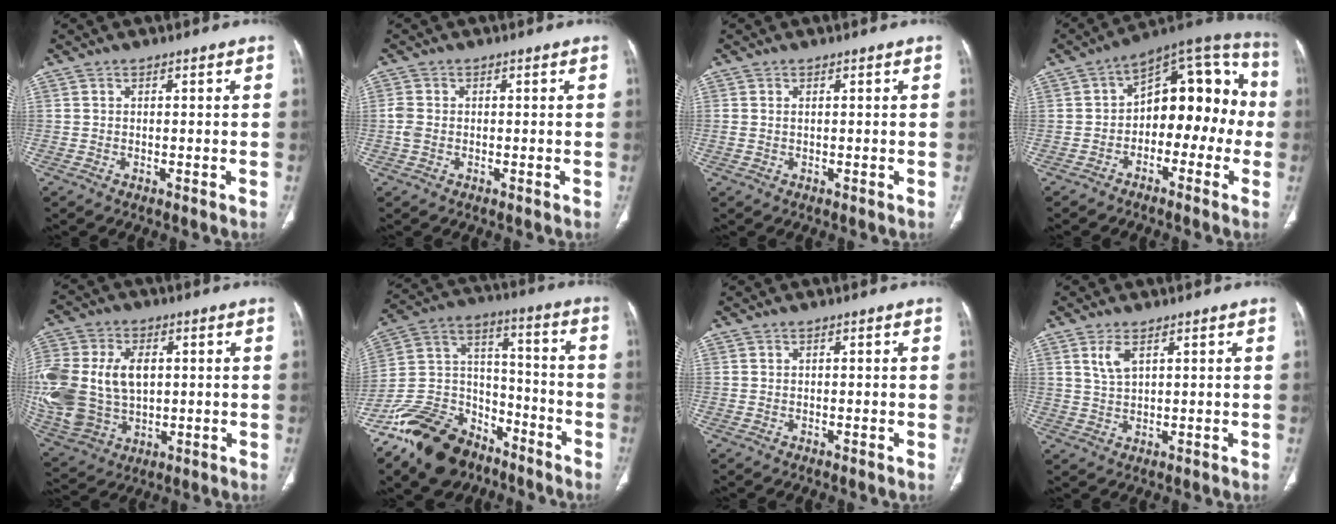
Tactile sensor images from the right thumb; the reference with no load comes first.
{"total": 2.2, "force": [-0.4, 1.6, 1.4], "torque": [-0.037, 0.002, -0.011]}
{"total": 1.1, "force": [0.1, 0.6, 0.8], "torque": [-0.028, 0.008, 0.006]}
{"total": 16.4, "force": [-1.7, 10.1, 12.8], "torque": [-0.117, 0.060, -0.039]}
{"total": 25.0, "force": [1.9, 17.7, 17.5], "torque": [-0.426, 0.011, 0.056]}
{"total": 21.2, "force": [-14.5, 12.4, 9.4], "torque": [-0.152, 0.092, -0.253]}
{"total": 0.0}
{"total": 3.6, "force": [1.9, 1.5, 2.7], "torque": [-0.058, -0.007, 0.046]}